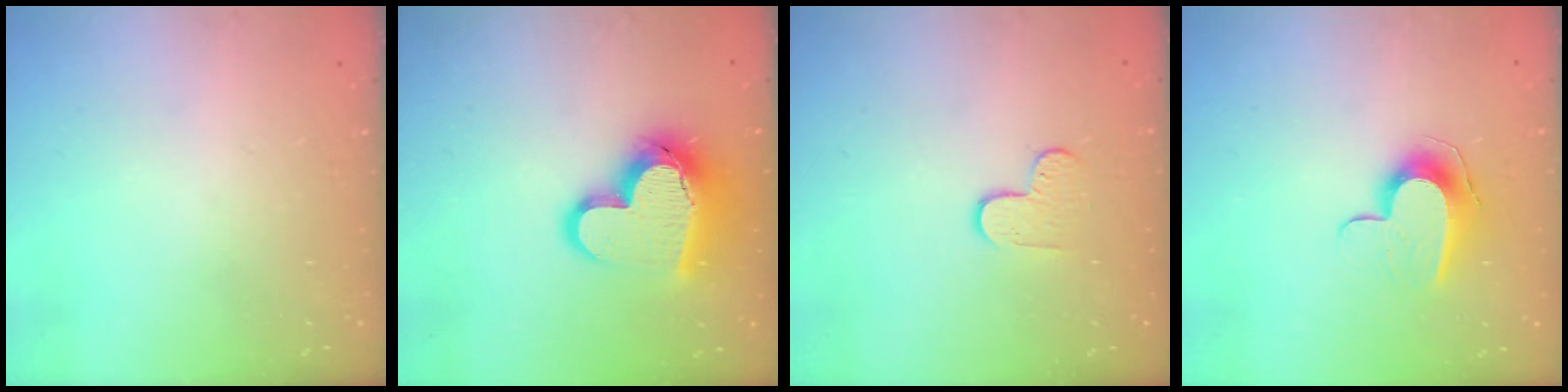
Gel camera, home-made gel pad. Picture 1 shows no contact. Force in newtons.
{"total": 15.9, "press": 15.7, "slide": 2.2}
{"total": 4.5, "press": 4.5, "slide": 0.4}
{"total": 9.6, "press": 9.6, "slide": 0.1}